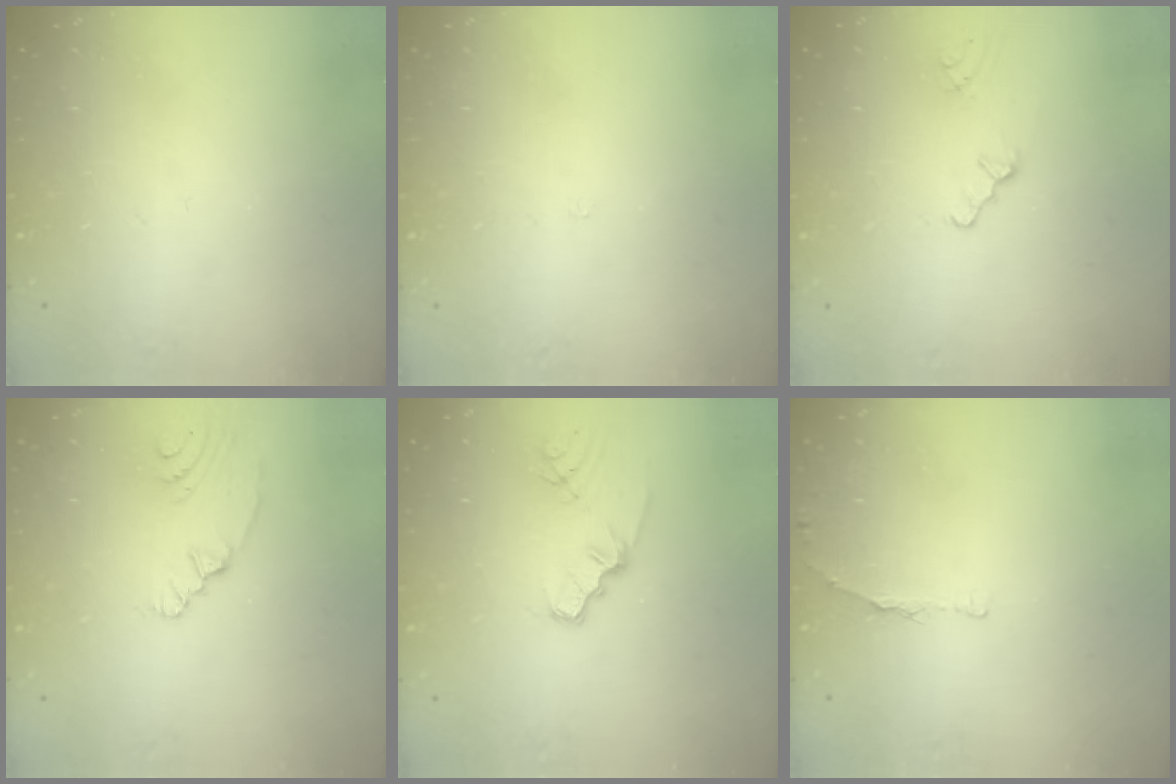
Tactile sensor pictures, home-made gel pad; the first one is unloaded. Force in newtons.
{"total": 1.8, "press": 1.7, "slide": 0.3}
{"total": 1.2, "press": 1.1, "slide": 0.2}
{"total": 3.0, "press": 2.6, "slide": 1.6}
{"total": 2.7, "press": 2.7, "slide": 0.3}
{"total": 4.7, "press": 2.9, "slide": 3.7}